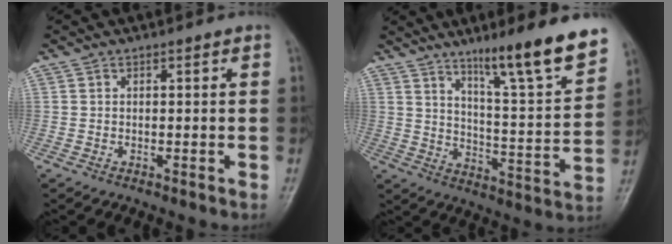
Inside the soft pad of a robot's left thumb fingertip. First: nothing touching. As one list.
[{"total": 16.2, "force": [11.4, 1.3, 11.5], "torque": [-0.156, -0.072, 0.179]}]